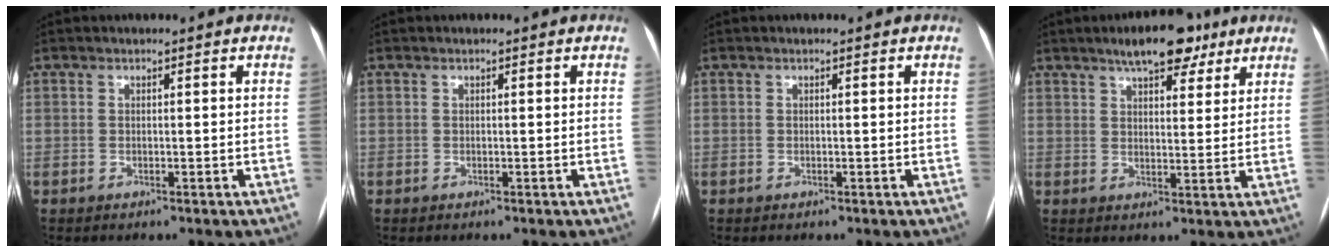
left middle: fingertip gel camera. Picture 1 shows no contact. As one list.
[{"total": 0.0}, {"total": 0.0}, {"total": 9.0, "force": [6.3, 3.3, 5.6], "torque": [-0.077, 0.012, 0.094]}]